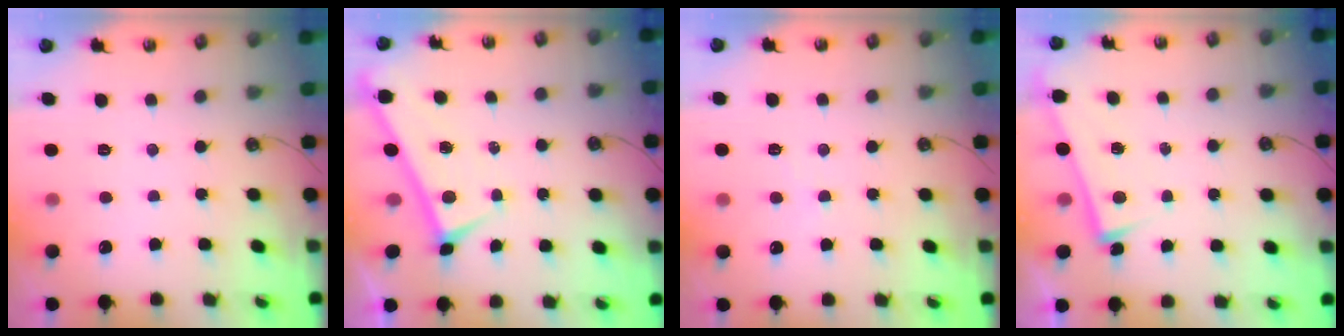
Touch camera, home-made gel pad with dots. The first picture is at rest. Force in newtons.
{"total": 0.0}
{"total": 0.5, "press": 0.5, "slide": 0.2}
{"total": 2.8, "press": 2.8, "slide": 0.5}